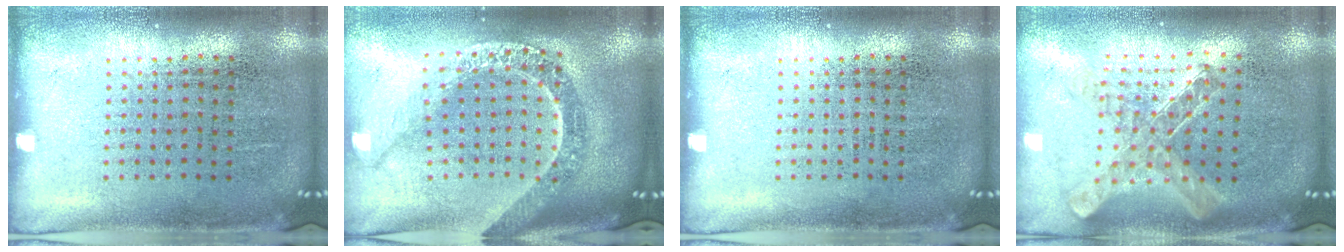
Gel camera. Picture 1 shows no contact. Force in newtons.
{"total": 2.6, "press": 2.1, "slide": 1.6}
{"total": 0.0}
{"total": 1.1, "press": 1.1, "slide": 0.2}